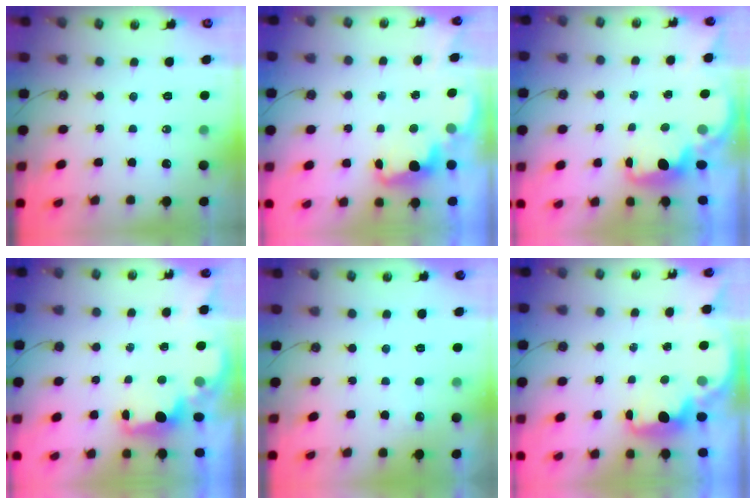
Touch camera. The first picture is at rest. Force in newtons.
{"total": 2.3, "press": 2.2, "slide": 0.7}
{"total": 1.6, "press": 1.4, "slide": 0.7}
{"total": 2.1, "press": 2.0, "slide": 0.8}
{"total": 2.1, "press": 1.9, "slide": 0.9}
{"total": 2.3, "press": 2.2, "slide": 0.5}